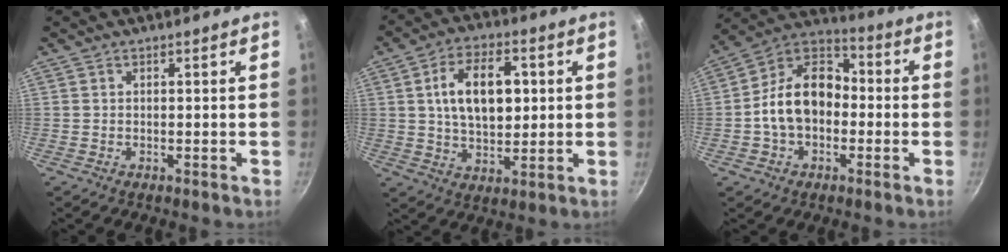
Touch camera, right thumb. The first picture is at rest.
{"total": 13.3, "force": [2.4, 7.8, 10.5], "torque": [-0.156, 0.000, 0.040]}
{"total": 17.3, "force": [-2.1, 12.8, 11.4], "torque": [-0.161, 0.052, -0.052]}